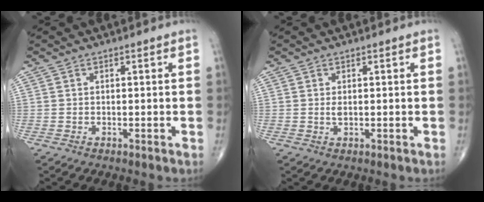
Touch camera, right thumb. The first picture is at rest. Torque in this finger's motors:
{"motor_torque": [-0.01, 0.02, 0.15, 0.02, 0.00]}